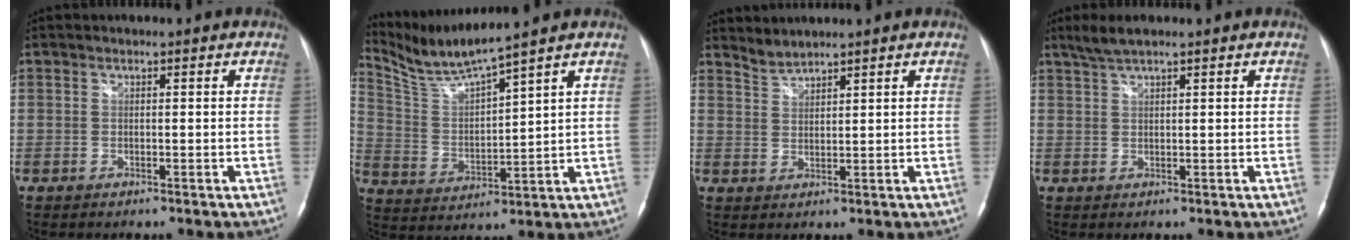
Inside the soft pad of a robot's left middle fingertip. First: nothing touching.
{"total": 8.6, "force": [8.0, -1.9, 2.6], "torque": [-0.073, -0.006, 0.170]}
{"total": 2.4, "force": [2.4, -0.2, -0.3], "torque": [-0.001, 0.001, 0.054]}
{"total": 3.0, "force": [2.4, 0.3, 1.7], "torque": [-0.042, 0.008, 0.051]}